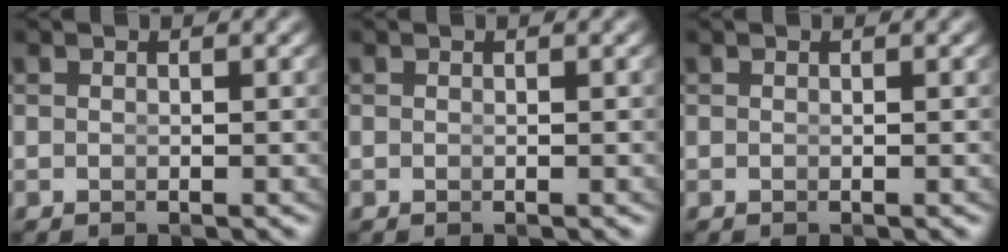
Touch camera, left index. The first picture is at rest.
{"total": 0.0}
{"total": 0.0}